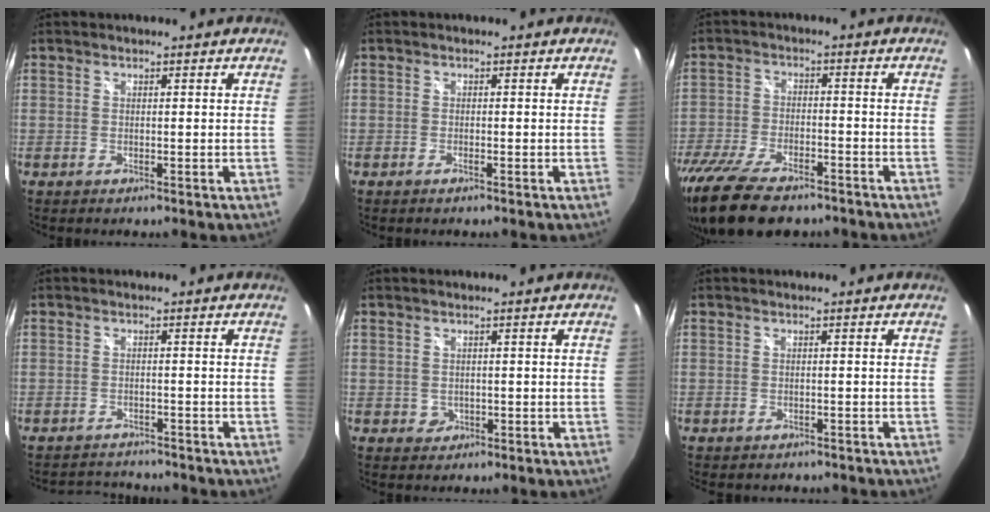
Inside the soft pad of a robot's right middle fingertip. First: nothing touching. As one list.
[{"total": 0.9, "force": [-0.6, 0.0, 0.6], "torque": [-0.010, -0.001, -0.013]}, {"total": 16.5, "force": [-12.5, 6.1, 8.9], "torque": [-0.199, -0.040, -0.214]}, {"total": 5.1, "force": [-4.9, 1.1, 0.4], "torque": [-0.021, 0.008, -0.075]}, {"total": 1.5, "force": [-0.2, 1.4, 0.3], "torque": [-0.002, -0.001, -0.001]}, {"total": 2.0, "force": [-1.7, 1.0, 0.5], "torque": [-0.013, -0.004, -0.020]}]